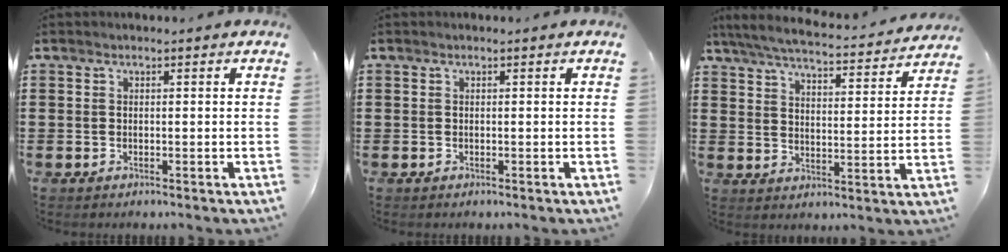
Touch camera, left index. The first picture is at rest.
{"total": 0.0}
{"total": 5.4, "force": [5.1, 0.0, 1.9], "torque": [-0.061, -0.038, 0.083]}